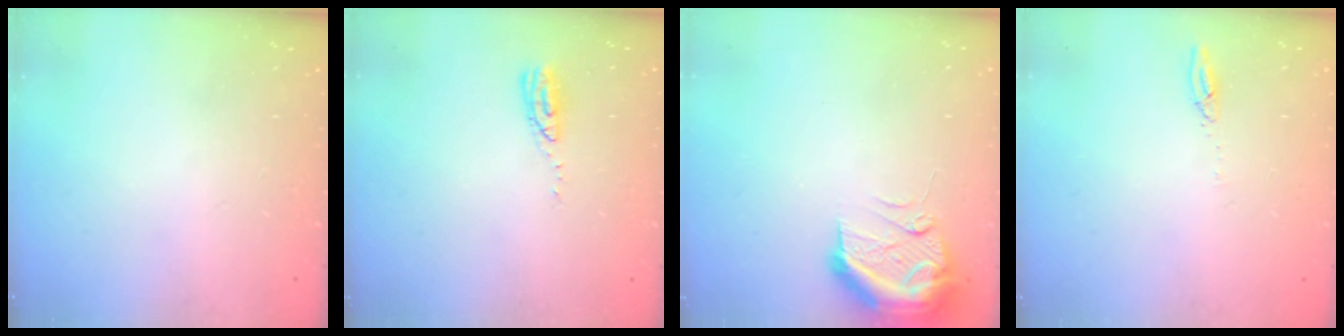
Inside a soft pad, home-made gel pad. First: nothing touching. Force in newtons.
{"total": 6.5, "press": 6.5, "slide": 0.5}
{"total": 12.2, "press": 11.9, "slide": 2.6}
{"total": 2.7, "press": 2.7, "slide": 0.2}